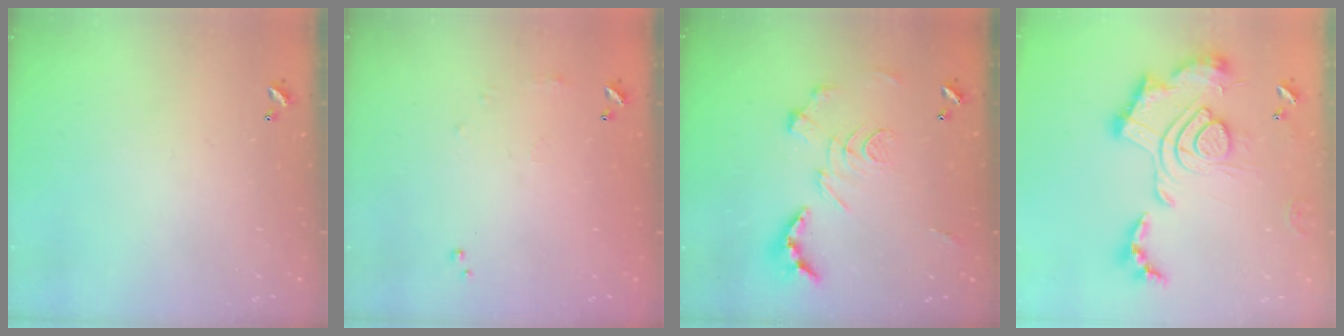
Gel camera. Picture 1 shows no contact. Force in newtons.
{"total": 5.4, "press": 5.3, "slide": 0.6}
{"total": 2.9, "press": 2.3, "slide": 1.7}
{"total": 2.5, "press": 1.9, "slide": 1.7}